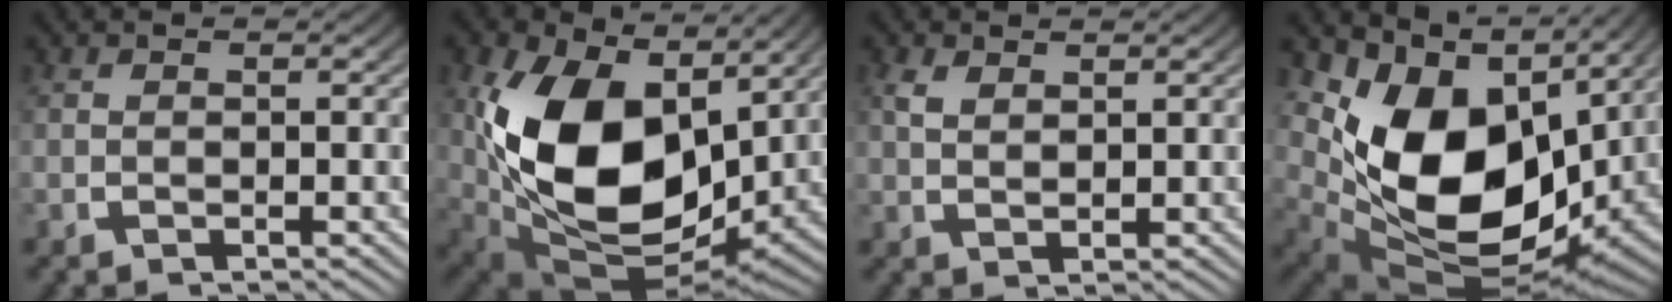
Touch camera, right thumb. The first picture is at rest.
{"total": 17.4, "force": [0.2, 10.7, 13.8], "torque": [-0.306, -0.071, 0.040]}
{"total": 1.7, "force": [1.3, 0.7, 0.8], "torque": [-0.012, -0.001, 0.033]}
{"total": 17.8, "force": [0.2, 10.8, 14.2], "torque": [-0.270, -0.061, 0.041]}